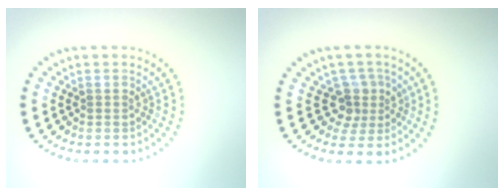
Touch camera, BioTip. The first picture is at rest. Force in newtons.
{"total": 2.7, "press": 1.9, "slide": 1.9}